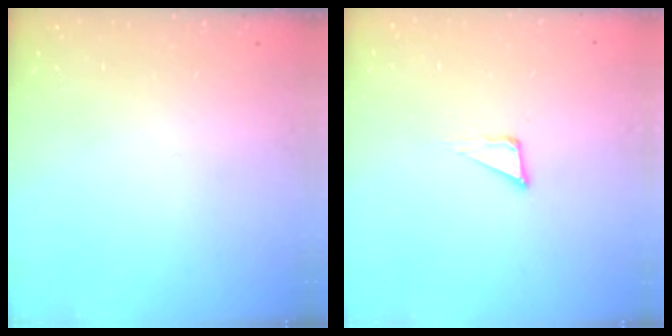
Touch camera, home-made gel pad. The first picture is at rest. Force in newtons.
{"total": 3.8, "press": 3.7, "slide": 0.9}